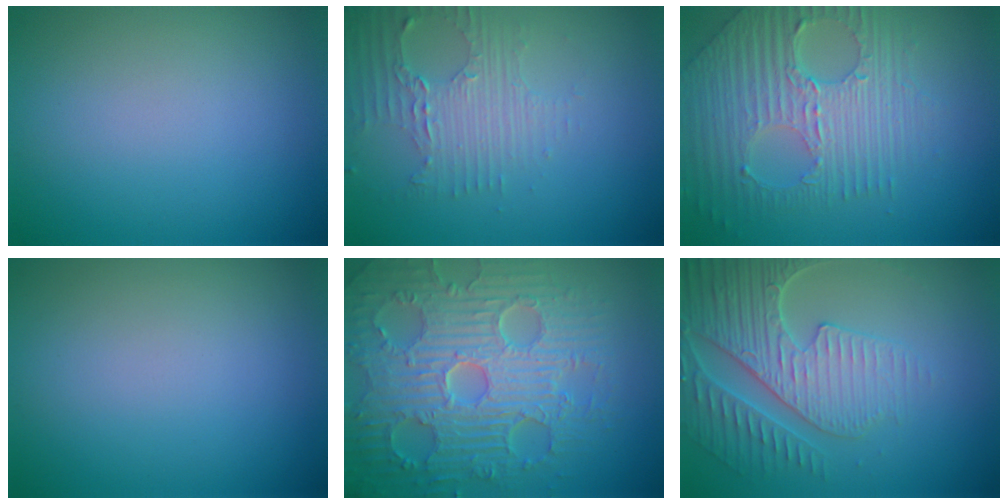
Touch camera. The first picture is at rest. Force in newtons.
{"total": 3.8, "press": 2.7, "slide": 2.7}
{"total": 8.0, "press": 5.3, "slide": 6.0}
{"total": 0.0}
{"total": 9.4, "press": 6.9, "slide": 6.4}
{"total": 5.3, "press": 4.8, "slide": 2.3}